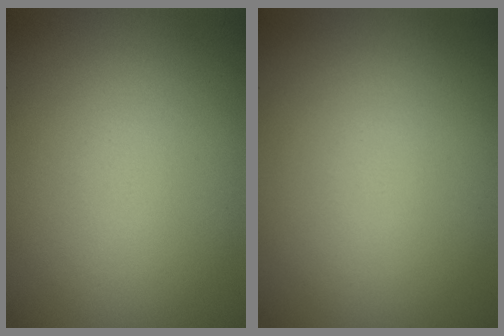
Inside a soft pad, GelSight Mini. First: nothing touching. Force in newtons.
{"total": 0.0}